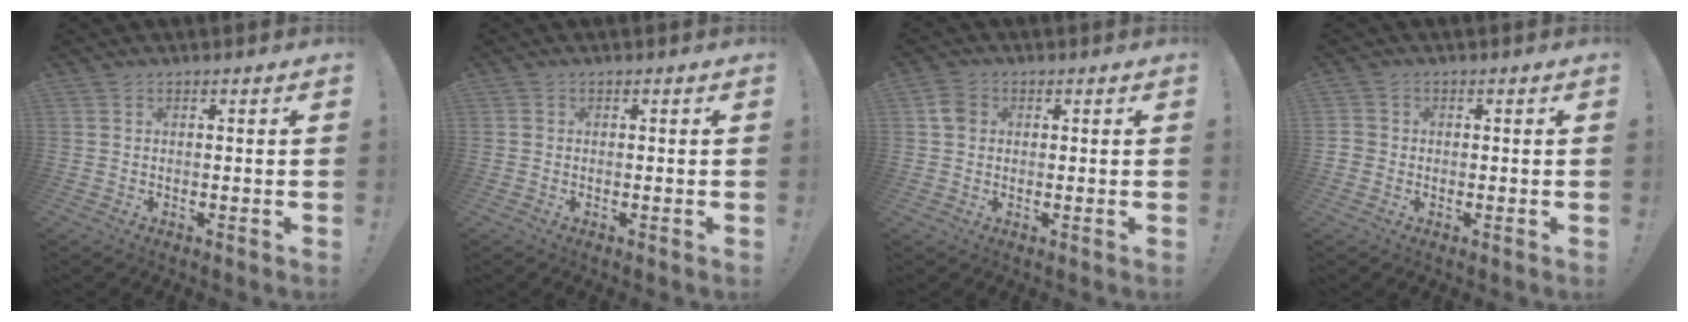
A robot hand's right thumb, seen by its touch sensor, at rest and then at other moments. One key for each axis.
{"total": 0.7, "fx": -0.2, "fy": 0.7, "fz": 0.2, "tx": -0.004, "ty": 0.004, "tz": -0.003}
{"total": 4.2, "fx": 0.7, "fy": 3.4, "fz": 2.3, "tx": -0.031, "ty": 0.007, "tz": 0.014}
{"total": 2.3, "fx": -0.8, "fy": 2.1, "fz": 0.4, "tx": -0.012, "ty": 0.011, "tz": -0.013}